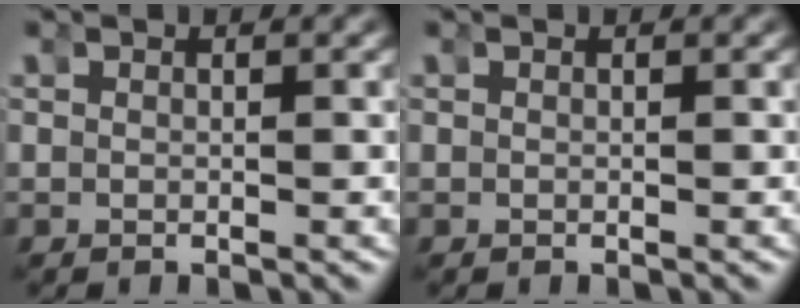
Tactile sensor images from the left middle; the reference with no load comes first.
{"total": 0.0}